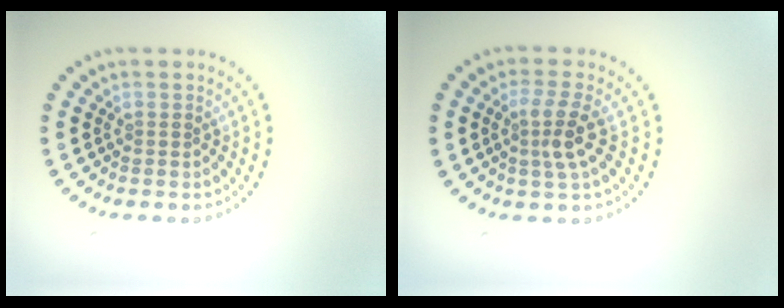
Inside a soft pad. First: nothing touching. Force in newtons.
{"total": 2.8, "press": 2.4, "slide": 1.4}